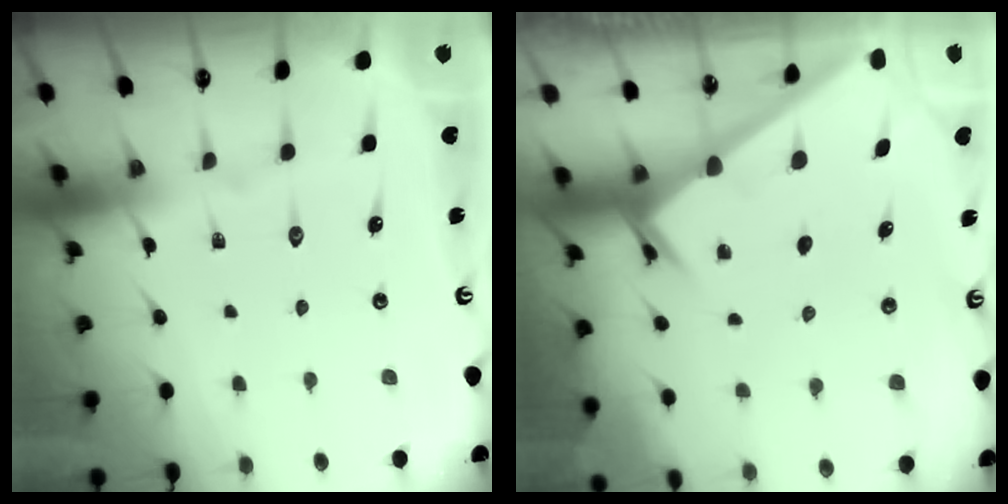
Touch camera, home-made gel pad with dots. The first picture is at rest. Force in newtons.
{"total": 2.3, "press": 2.3, "slide": 0.2}